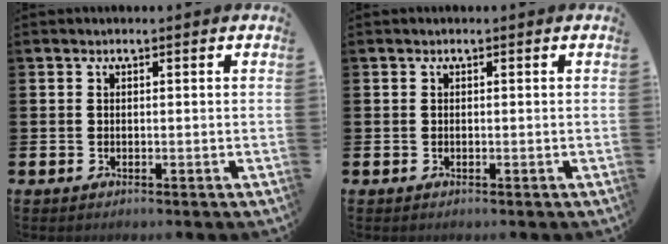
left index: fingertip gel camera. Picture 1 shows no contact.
{"total": 0.0}